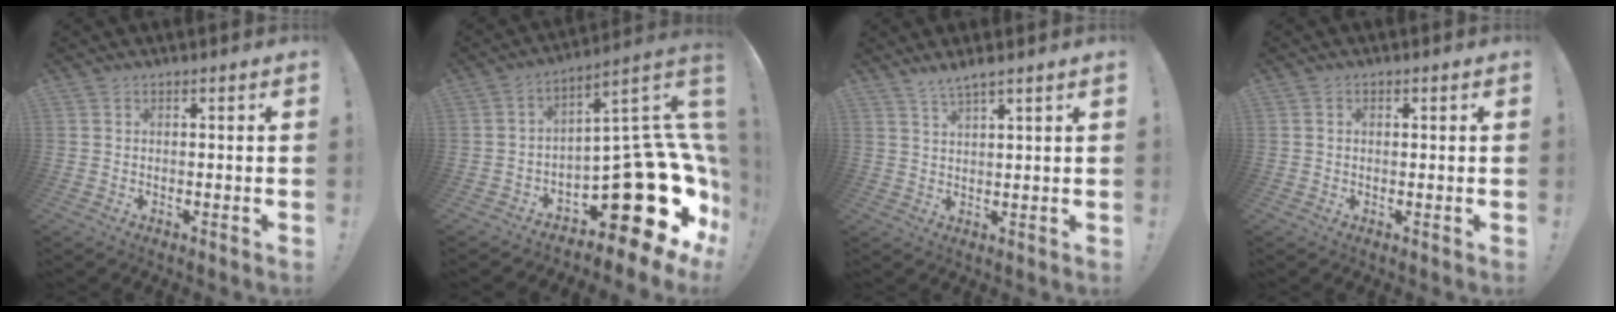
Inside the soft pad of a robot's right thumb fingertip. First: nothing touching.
{"total": 24.8, "force": [-7.3, 11.4, 20.8], "torque": [-0.272, 0.023, -0.099]}
{"total": 3.3, "force": [2.8, -0.4, 1.7], "torque": [-0.038, -0.016, 0.048]}
{"total": 0.8, "force": [0.0, 0.6, 0.5], "torque": [-0.010, 0.003, -0.001]}